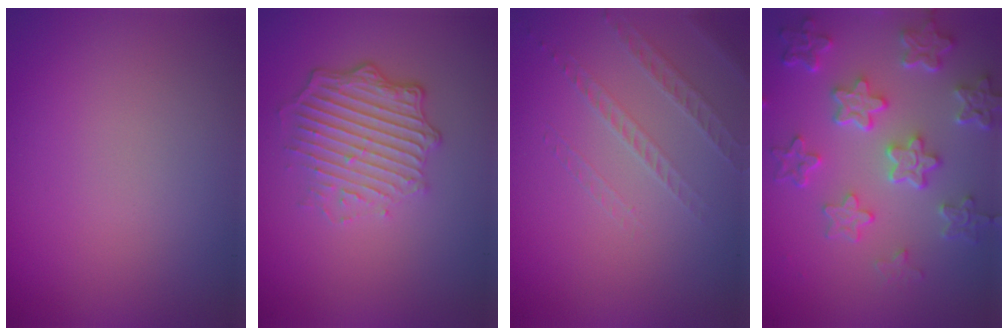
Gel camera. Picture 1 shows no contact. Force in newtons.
{"total": 5.0, "press": 3.6, "slide": 3.5}
{"total": 1.4, "press": 1.0, "slide": 0.9}
{"total": 6.4, "press": 4.8, "slide": 4.2}